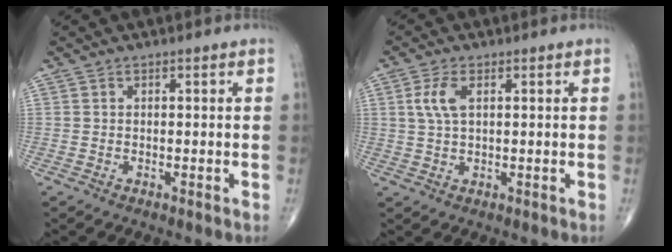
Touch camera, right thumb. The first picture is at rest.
{"total": 4.5, "force": [1.3, 2.2, 3.8], "torque": [-0.088, 0.003, 0.026]}